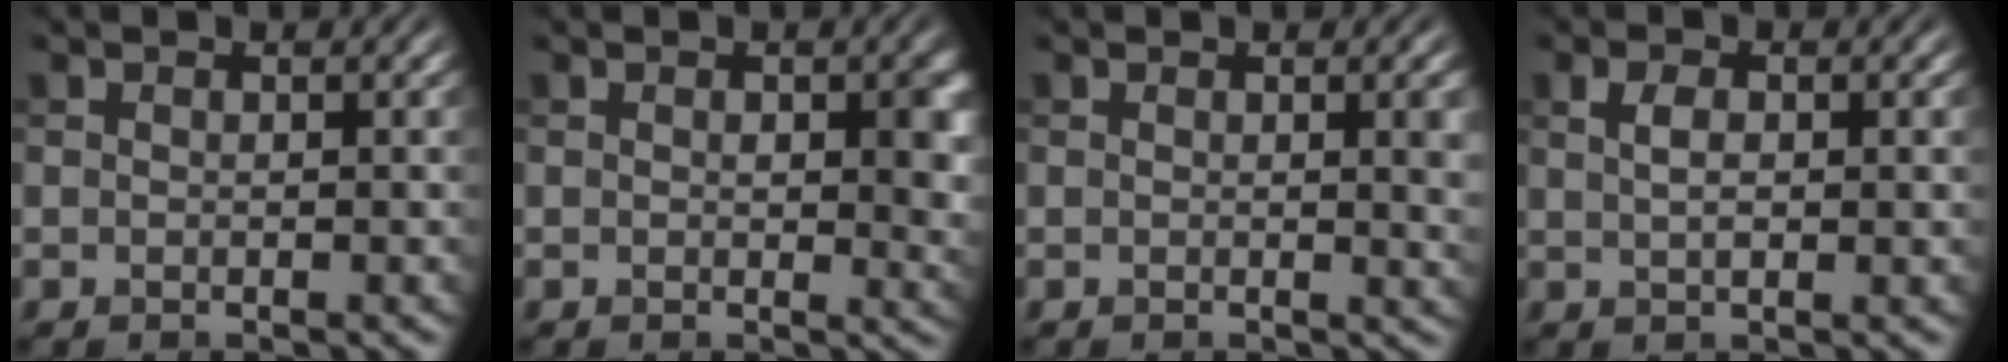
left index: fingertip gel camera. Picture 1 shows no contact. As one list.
[{"total": 4.0, "force": [0.4, 2.0, 3.4], "torque": [-0.035, -0.003, 0.009]}, {"total": 3.0, "force": [0.4, 0.9, 2.9], "torque": [-0.027, 0.001, 0.004]}, {"total": 2.5, "force": [0.7, 1.2, 2.1], "torque": [-0.034, 0.001, 0.012]}]